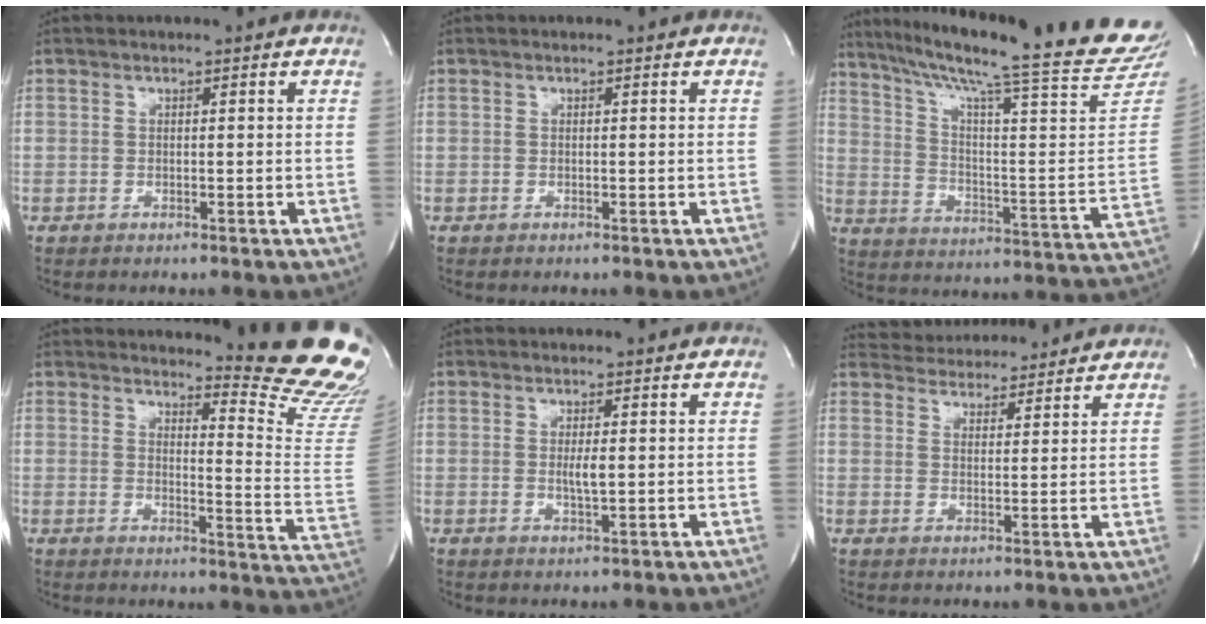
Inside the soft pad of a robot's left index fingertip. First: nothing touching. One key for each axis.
{"total": 0.0}
{"total": 28.2, "fx": 24.0, "fy": 0.3, "fz": 14.6, "tx": -0.231, "ty": -0.081, "tz": 0.321}
{"total": 15.0, "fx": 14.1, "fy": 0.1, "fz": 5.3, "tx": -0.060, "ty": -0.146, "tz": 0.147}
{"total": 2.0, "fx": 0.1, "fy": 0.2, "fz": 2.0, "tx": -0.039, "ty": -0.005, "tz": 0.003}
{"total": 11.9, "fx": 11.4, "fy": 2.9, "fz": 2.1, "tx": -0.025, "ty": 0.014, "tz": 0.154}